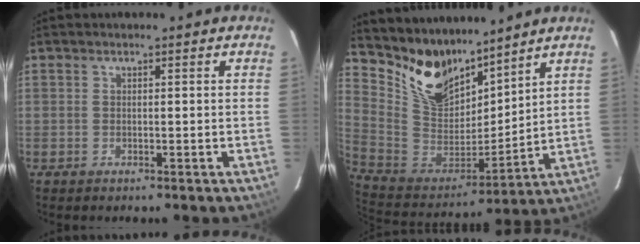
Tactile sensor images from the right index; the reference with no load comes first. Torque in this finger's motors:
{"motor_torque": [0.18, 0.67, 0.19, 0.04]}